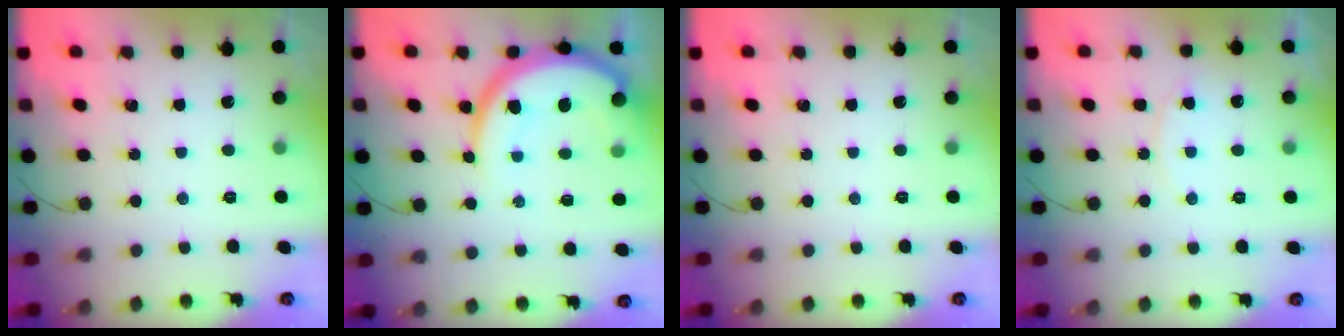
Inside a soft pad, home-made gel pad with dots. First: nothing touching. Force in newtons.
{"total": 14.6, "press": 14.5, "slide": 1.6}
{"total": 0.0}
{"total": 4.6, "press": 4.6, "slide": 0.5}